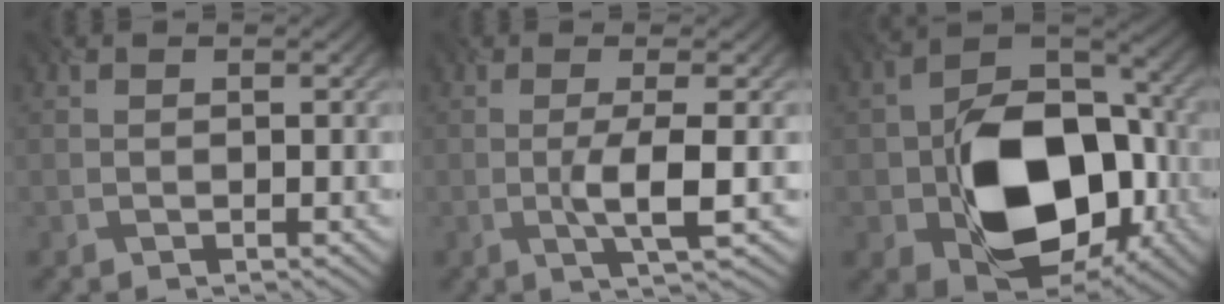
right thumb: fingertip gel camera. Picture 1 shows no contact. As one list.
[{"total": 4.1, "force": [-0.8, 0.5, 4.0], "torque": [-0.076, 0.003, -0.016]}, {"total": 15.6, "force": [-4.4, 11.0, 10.2], "torque": [-0.145, -0.022, -0.066]}]